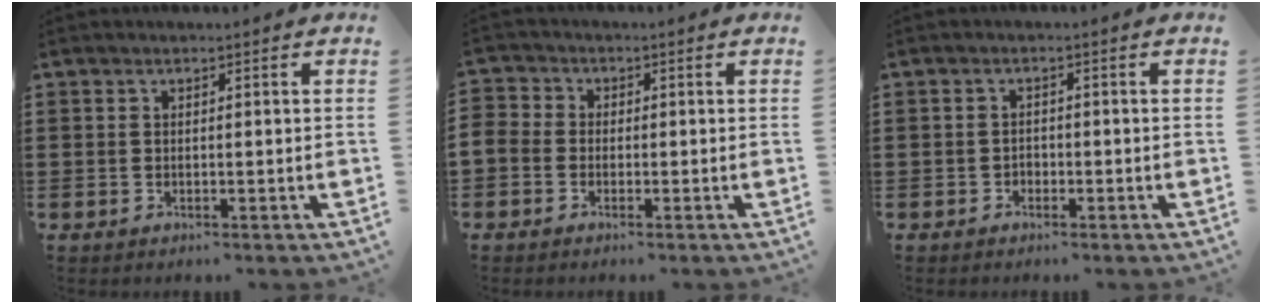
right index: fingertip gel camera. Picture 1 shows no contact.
{"total": 2.0, "force": [-1.0, 1.6, 0.5], "torque": [-0.023, 0.002, -0.026]}
{"total": 1.1, "force": [-0.9, 0.7, 0.2], "torque": [-0.008, 0.000, -0.020]}